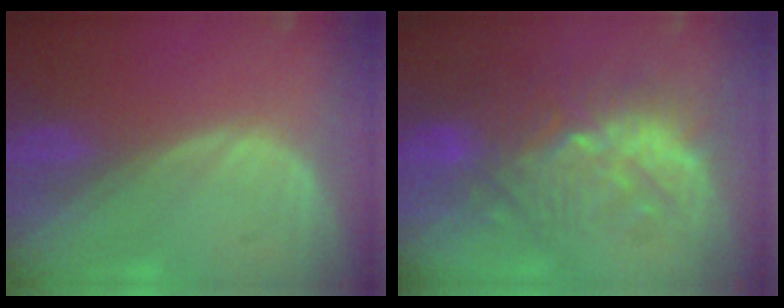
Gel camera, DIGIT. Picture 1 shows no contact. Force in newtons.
{"total": 9.6, "press": 9.4, "slide": 2.1}